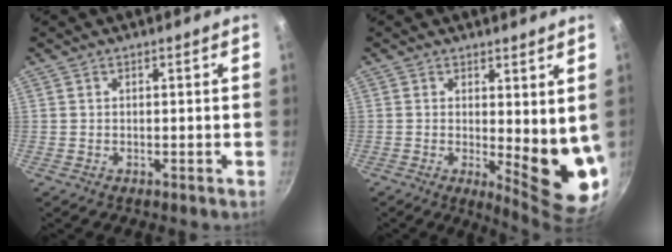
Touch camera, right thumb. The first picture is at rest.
{"total": 10.1, "force": [1.0, 3.5, 9.4], "torque": [-0.109, -0.041, 0.018]}